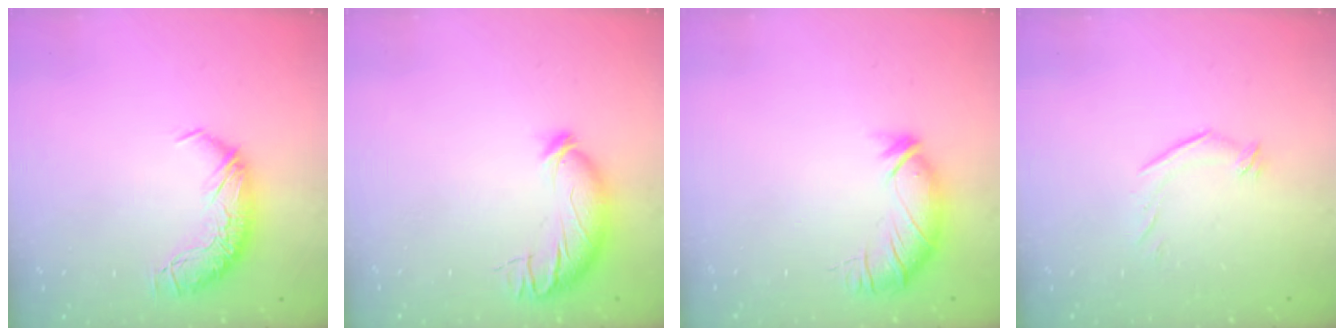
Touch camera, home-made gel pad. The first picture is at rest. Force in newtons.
{"total": 4.5, "press": 4.3, "slide": 1.3}
{"total": 3.1, "press": 2.4, "slide": 1.9}
{"total": 4.7, "press": 4.5, "slide": 1.4}